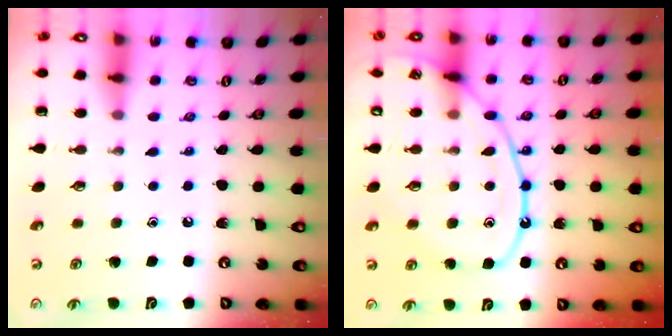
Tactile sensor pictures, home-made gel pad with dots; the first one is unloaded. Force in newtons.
{"total": 14.9, "press": 14.9, "slide": 1.4}